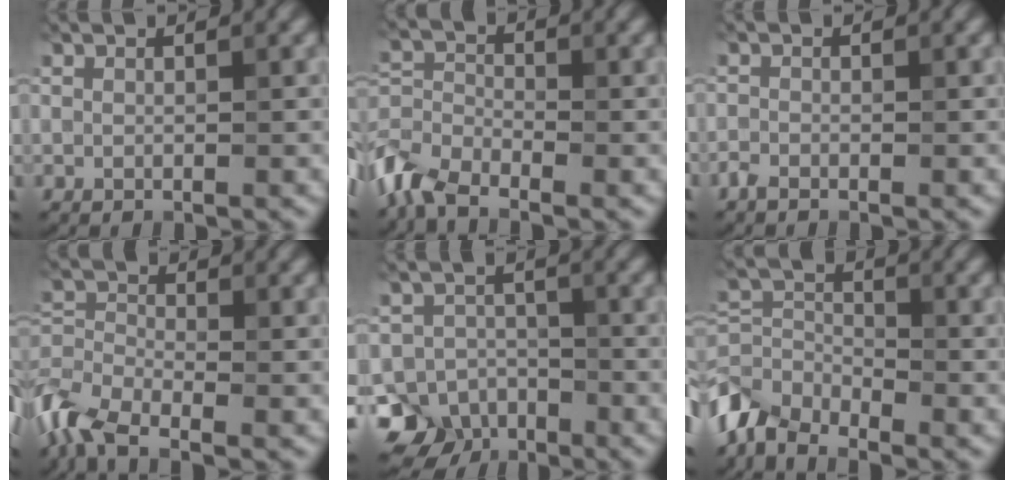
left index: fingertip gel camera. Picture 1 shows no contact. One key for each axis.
{"total": 5.5, "fx": -4.2, "fy": 2.1, "fz": 2.8, "tx": -0.064, "ty": 0.001, "tz": -0.104}
{"total": 1.1, "fx": -0.8, "fy": 0.5, "fz": 0.5, "tx": -0.011, "ty": 0.004, "tz": -0.019}
{"total": 6.0, "fx": -4.1, "fy": 2.5, "fz": 3.5, "tx": -0.083, "ty": 0.002, "tz": -0.102}
{"total": 8.1, "fx": -5.5, "fy": 5.8, "fz": 1.5, "tx": -0.006, "ty": -0.011, "tz": -0.100}
{"total": 5.3, "fx": -4.2, "fy": 2.6, "fz": 2.0, "tx": -0.040, "ty": 0.001, "tz": -0.098}